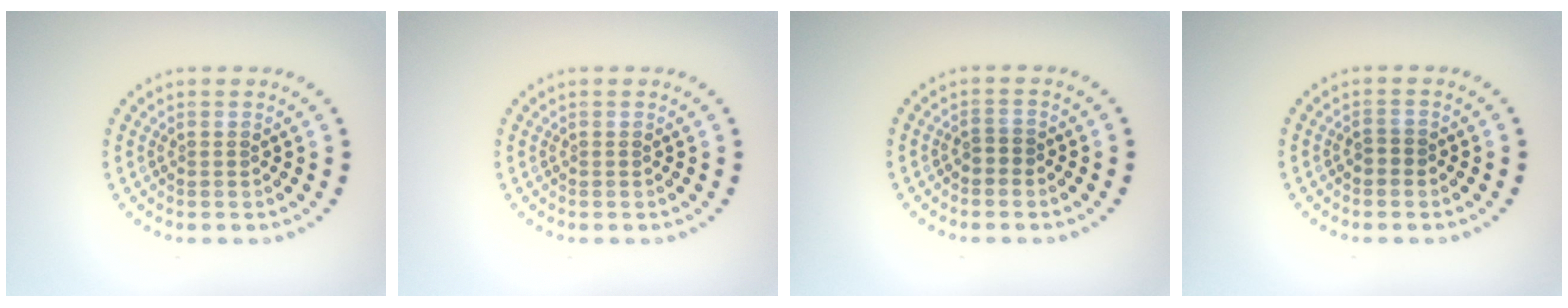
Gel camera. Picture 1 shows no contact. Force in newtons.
{"total": 0.0}
{"total": 1.1, "press": 1.0, "slide": 0.3}
{"total": 0.9, "press": 0.9, "slide": 0.2}